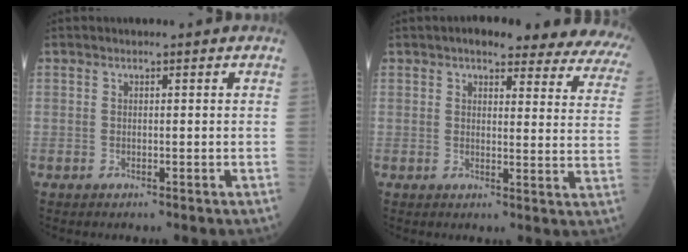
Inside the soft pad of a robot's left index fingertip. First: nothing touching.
{"total": 20.6, "force": [18.4, 4.2, 8.2], "torque": [-0.077, -0.036, 0.185]}